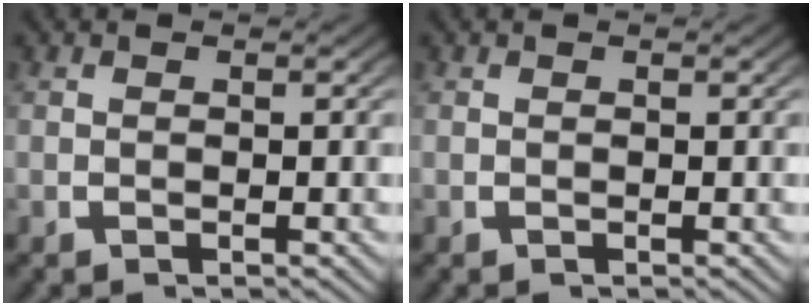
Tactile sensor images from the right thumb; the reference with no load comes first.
{"total": 0.0}